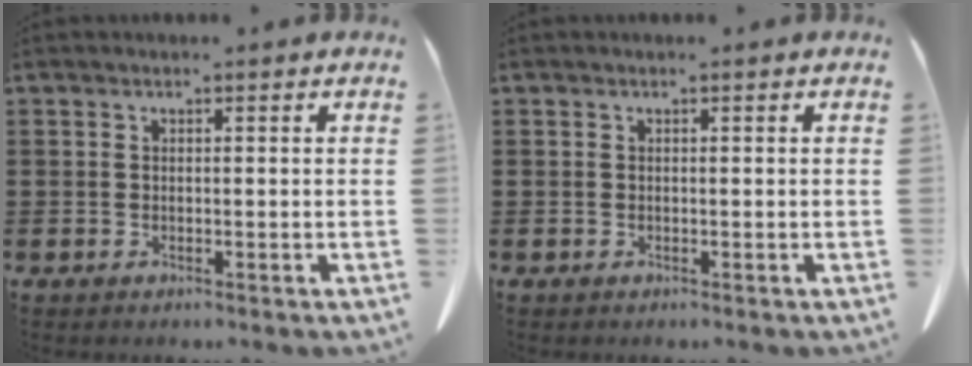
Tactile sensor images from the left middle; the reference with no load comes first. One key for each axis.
{"total": 0.0}